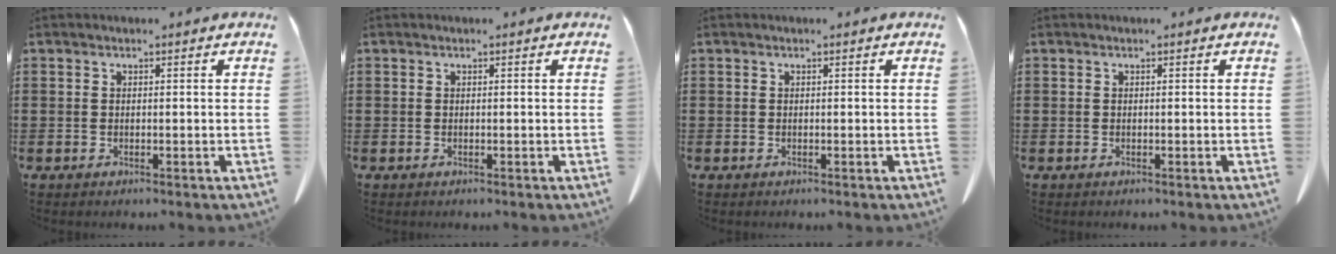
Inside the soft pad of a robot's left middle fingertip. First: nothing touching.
{"total": 0.0}
{"total": 0.0}
{"total": 0.0}